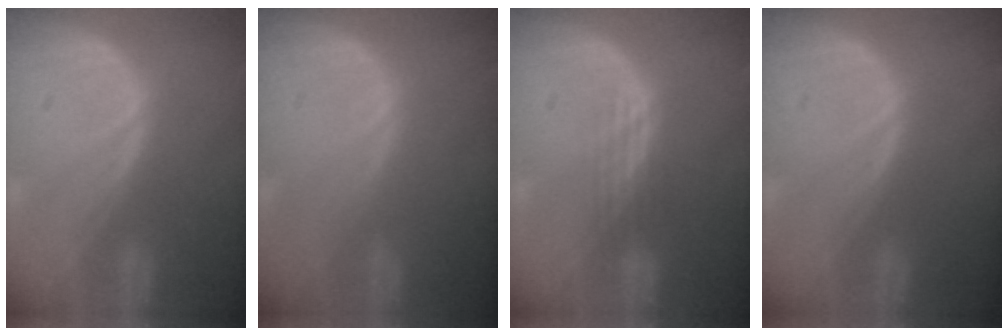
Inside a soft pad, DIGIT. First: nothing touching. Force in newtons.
{"total": 0.0}
{"total": 3.0, "press": 2.6, "slide": 1.4}
{"total": 0.0}